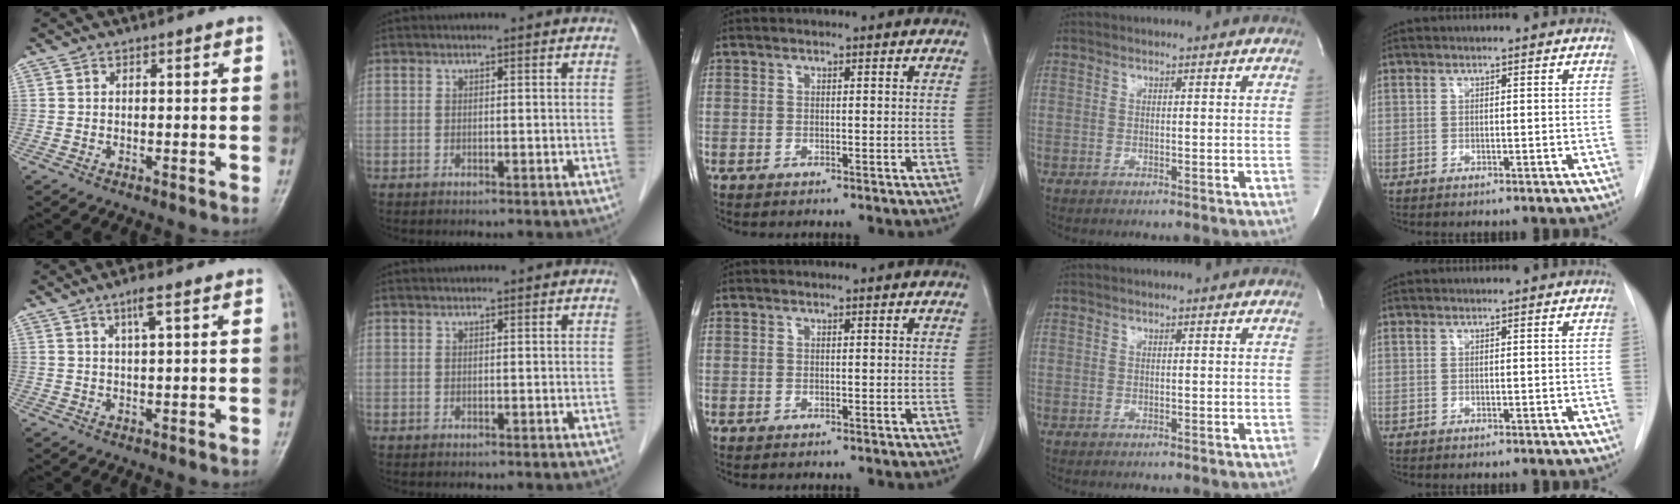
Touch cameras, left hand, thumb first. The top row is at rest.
{"thumb": {"total": 3.3, "force": [1.7, 0.4, 2.8], "torque": [-0.057, -0.002, 0.035]}}